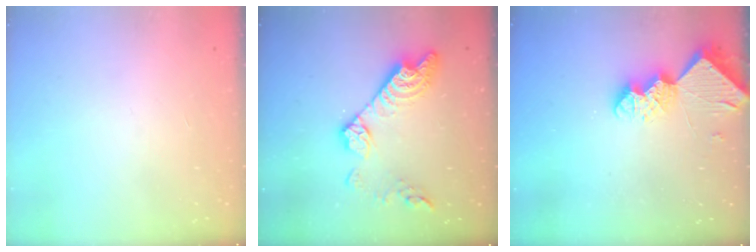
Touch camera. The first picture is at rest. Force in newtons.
{"total": 14.9, "press": 14.9, "slide": 1.1}
{"total": 10.0, "press": 10.0, "slide": 1.0}